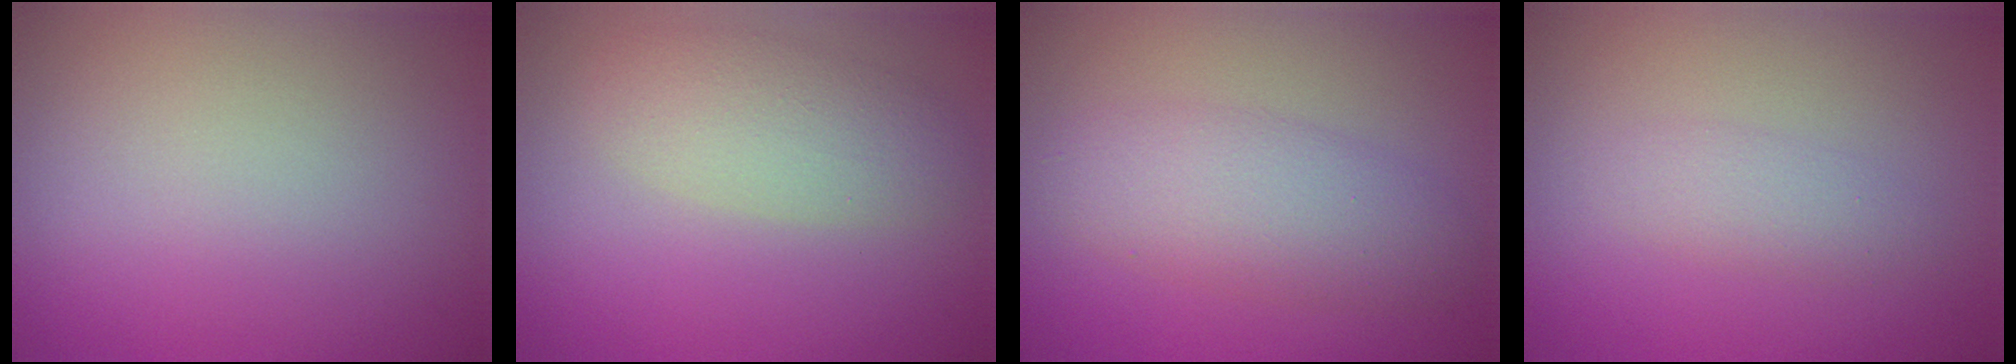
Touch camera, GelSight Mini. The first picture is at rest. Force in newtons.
{"total": 3.6, "press": 3.6, "slide": 0.4}
{"total": 4.3, "press": 4.3, "slide": 0.1}
{"total": 1.7, "press": 1.7, "slide": 0.0}